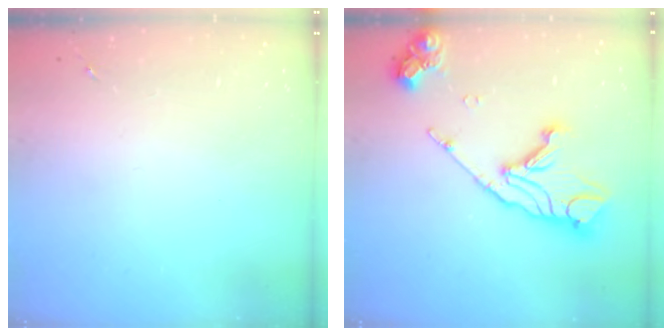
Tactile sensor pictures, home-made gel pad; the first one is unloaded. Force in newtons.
{"total": 19.5, "press": 19.4, "slide": 2.1}